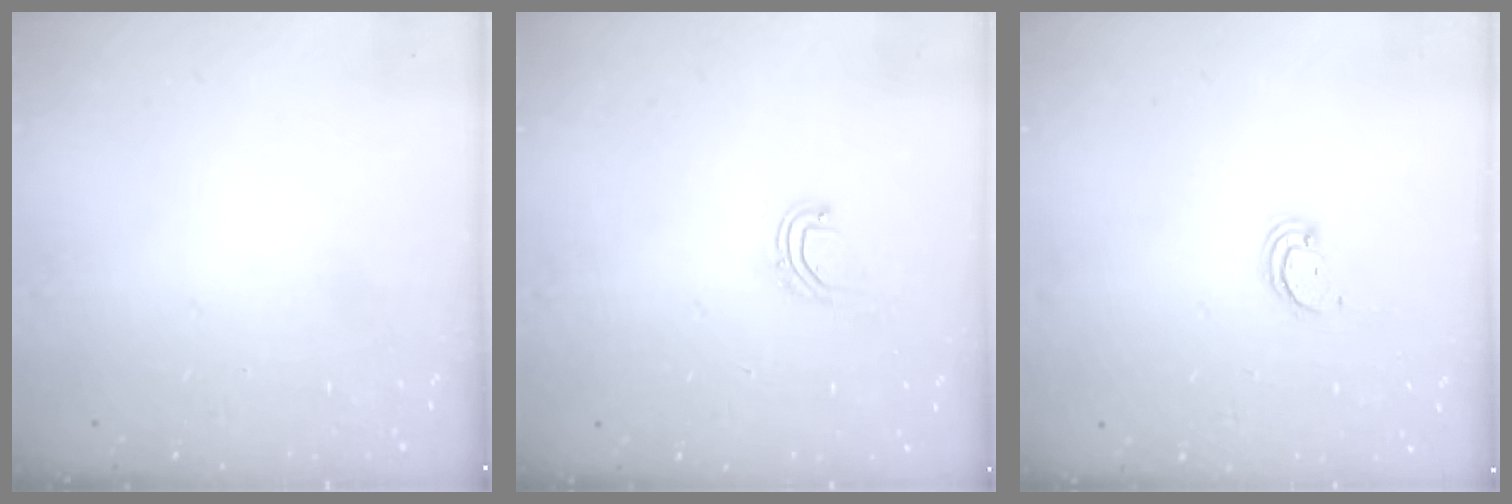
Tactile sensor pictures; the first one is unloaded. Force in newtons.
{"total": 6.4, "press": 6.4, "slide": 0.4}
{"total": 2.1, "press": 2.1, "slide": 0.2}